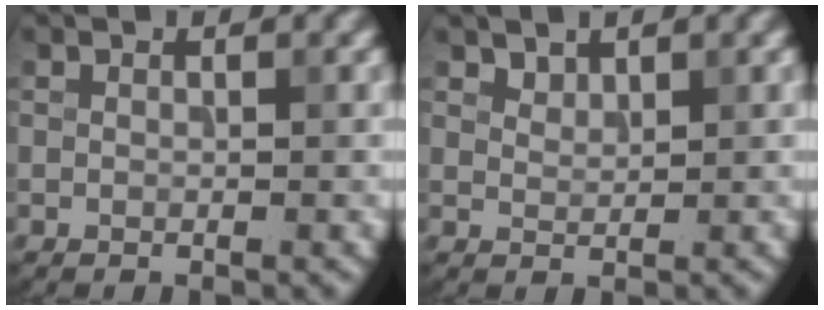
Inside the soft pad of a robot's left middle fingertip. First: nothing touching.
{"total": 1.3, "force": [1.1, 0.5, 0.2], "torque": [-0.007, -0.004, 0.026]}